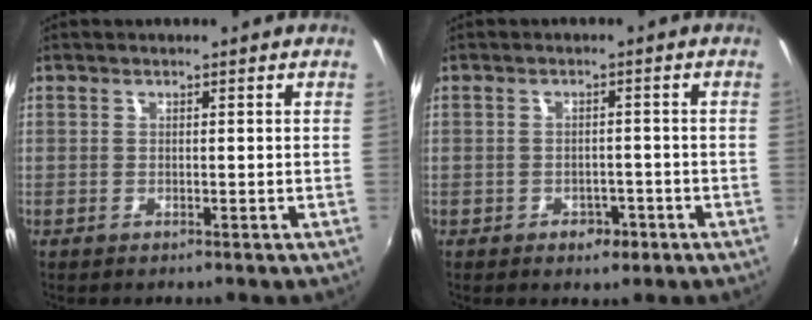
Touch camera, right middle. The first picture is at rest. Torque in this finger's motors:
{"motor_torque": [0.64, -0.66, 0.19, 0.07]}